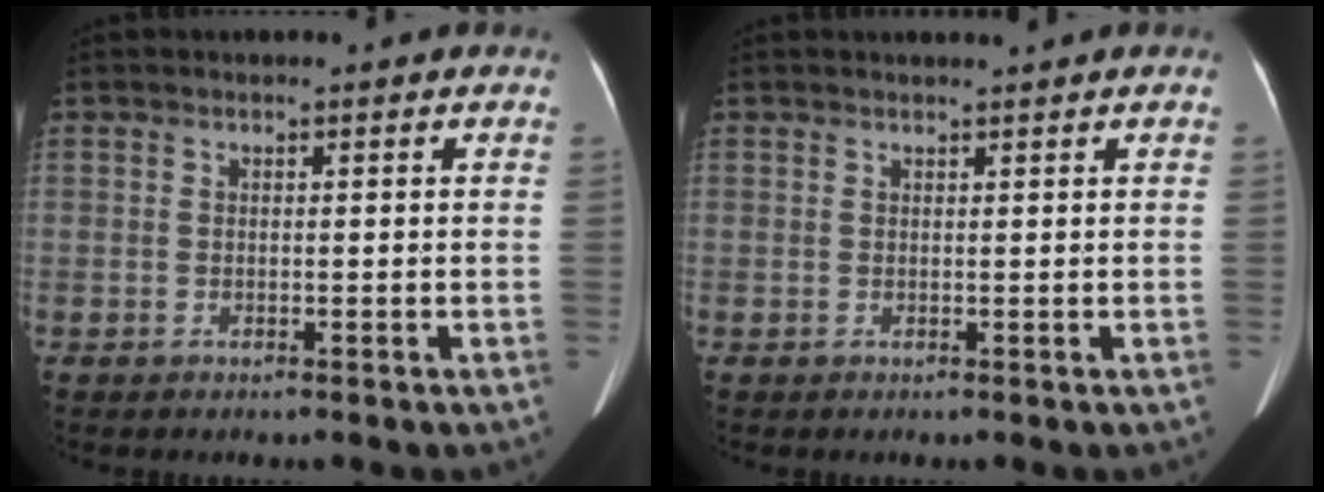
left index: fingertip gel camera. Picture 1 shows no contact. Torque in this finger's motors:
{"motor_torque": [0.36, -0.21, -0.02, 0.03]}